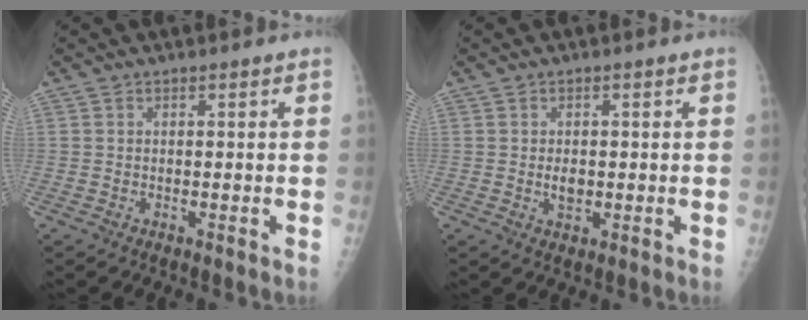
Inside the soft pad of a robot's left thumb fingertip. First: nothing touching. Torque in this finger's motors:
{"motor_torque": [0.30, 0.02, 0.08, 0.10, 0.00]}